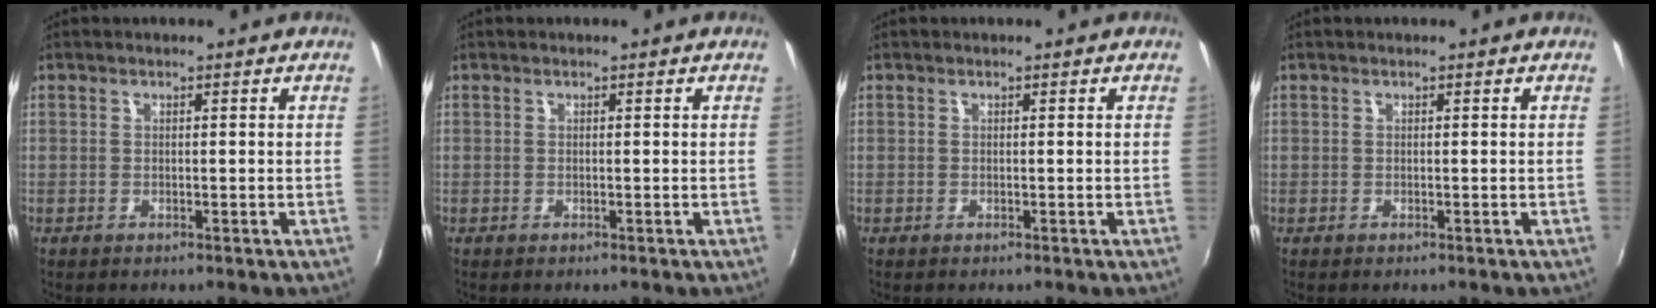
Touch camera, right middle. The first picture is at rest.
{"total": 0.0}
{"total": 0.0}
{"total": 0.0}